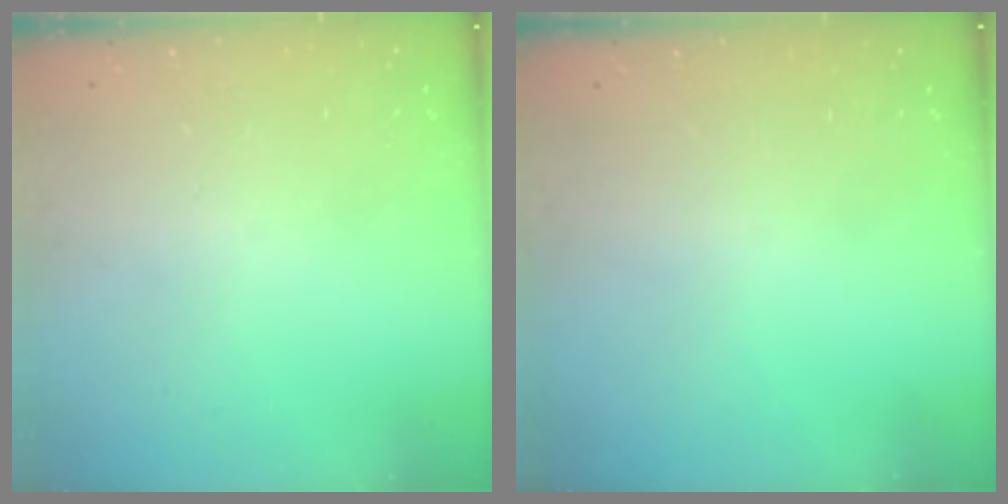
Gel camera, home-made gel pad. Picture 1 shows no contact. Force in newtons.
{"total": 0.0}